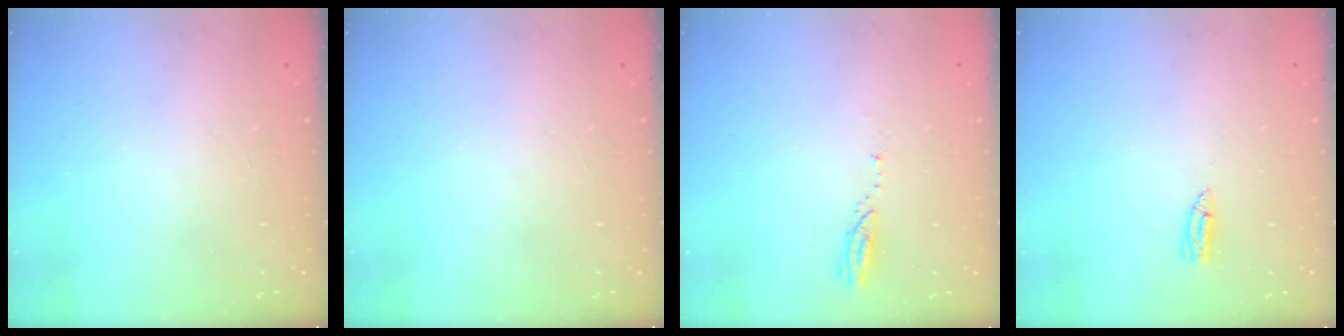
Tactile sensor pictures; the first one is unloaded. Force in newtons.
{"total": 0.0}
{"total": 2.9, "press": 2.9, "slide": 0.2}
{"total": 4.8, "press": 4.3, "slide": 2.0}